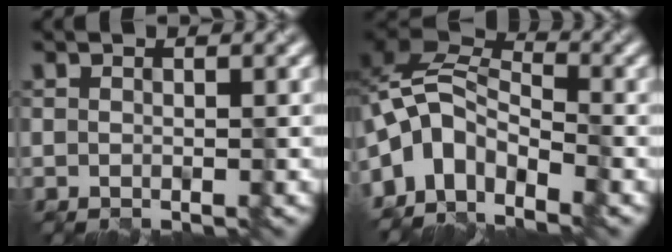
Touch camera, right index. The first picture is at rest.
{"total": 6.5, "force": [-3.4, 3.9, 3.9], "torque": [-0.061, 0.014, -0.085]}